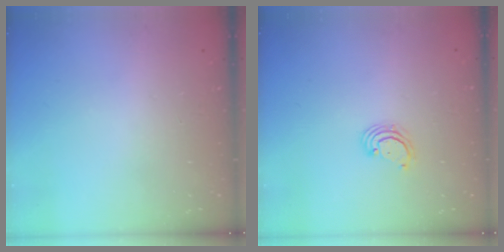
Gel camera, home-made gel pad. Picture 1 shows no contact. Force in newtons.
{"total": 2.3, "press": 2.3, "slide": 0.1}